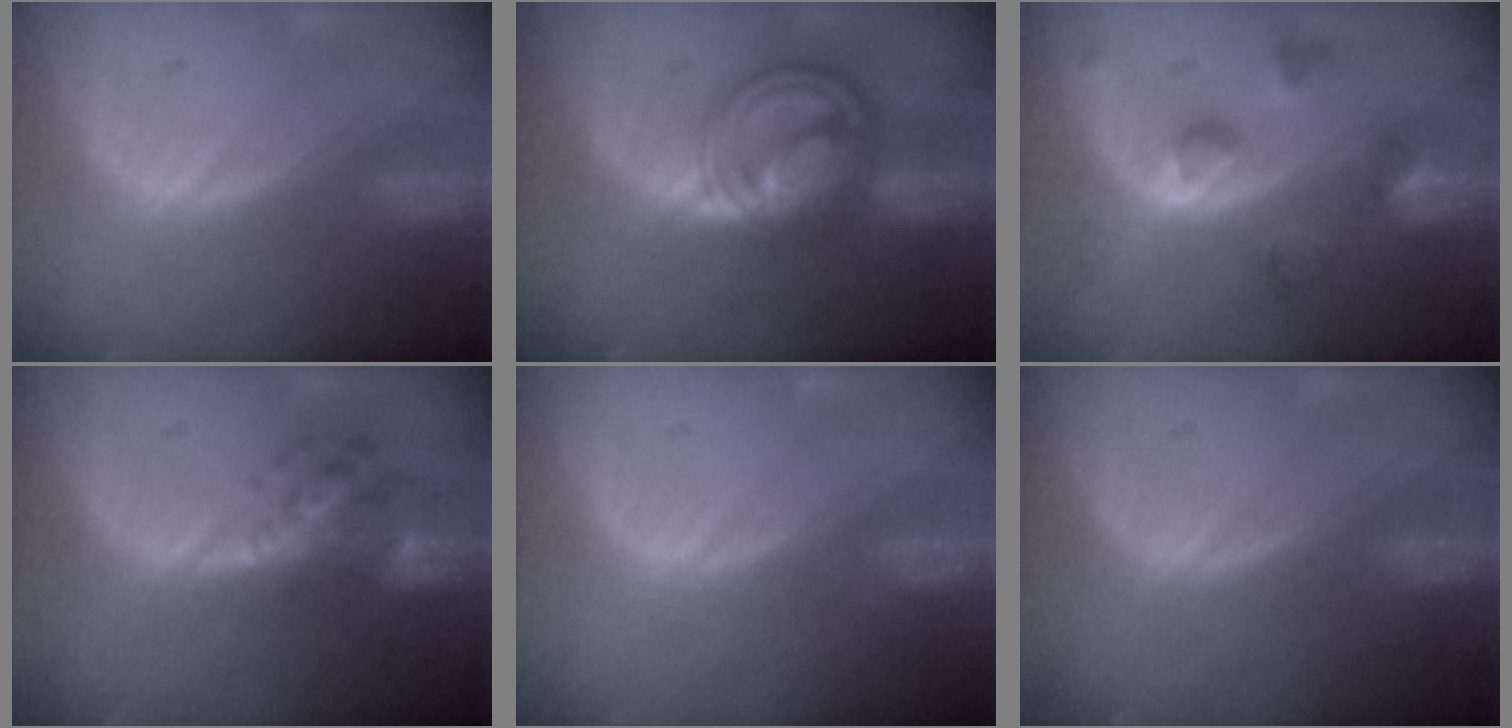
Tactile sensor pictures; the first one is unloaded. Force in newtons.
{"total": 8.8, "press": 8.8, "slide": 0.7}
{"total": 7.7, "press": 6.9, "slide": 3.5}
{"total": 6.1, "press": 5.9, "slide": 1.7}
{"total": 0.0}
{"total": 0.0}